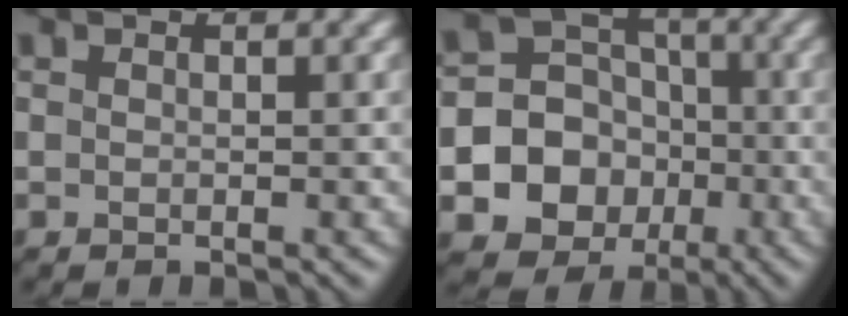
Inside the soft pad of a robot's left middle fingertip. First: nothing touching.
{"total": 12.3, "force": [-3.7, 11.2, 3.6], "torque": [-0.082, -0.022, -0.078]}